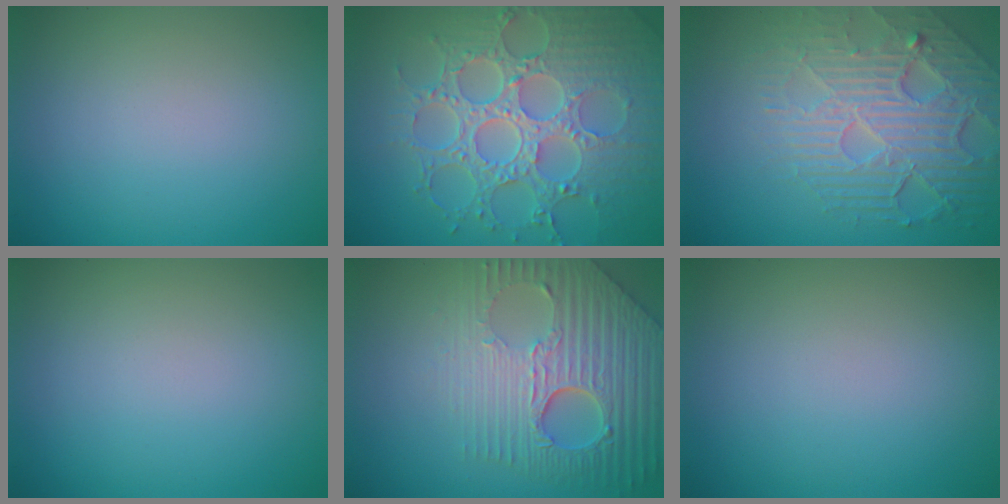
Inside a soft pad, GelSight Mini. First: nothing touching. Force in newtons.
{"total": 8.7, "press": 6.3, "slide": 6.0}
{"total": 7.4, "press": 5.3, "slide": 5.1}
{"total": 0.0}
{"total": 8.7, "press": 6.1, "slide": 6.2}
{"total": 0.0}